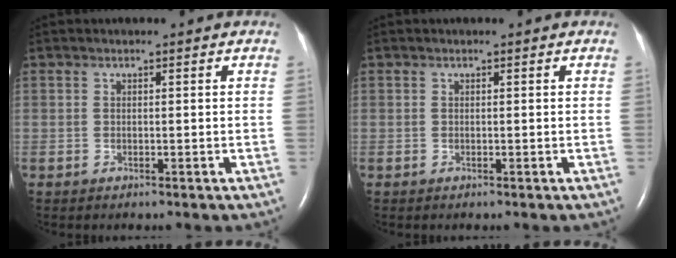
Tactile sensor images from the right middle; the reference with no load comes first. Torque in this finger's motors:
{"motor_torque": [0.01, 0.00, 0.06, 0.01]}